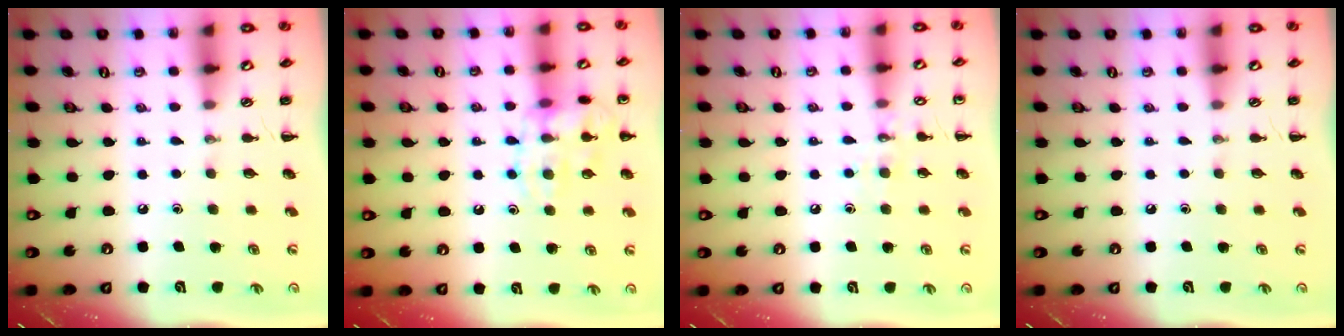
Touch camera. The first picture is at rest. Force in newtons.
{"total": 13.5, "press": 13.5, "slide": 0.9}
{"total": 7.2, "press": 7.0, "slide": 1.7}
{"total": 0.0}